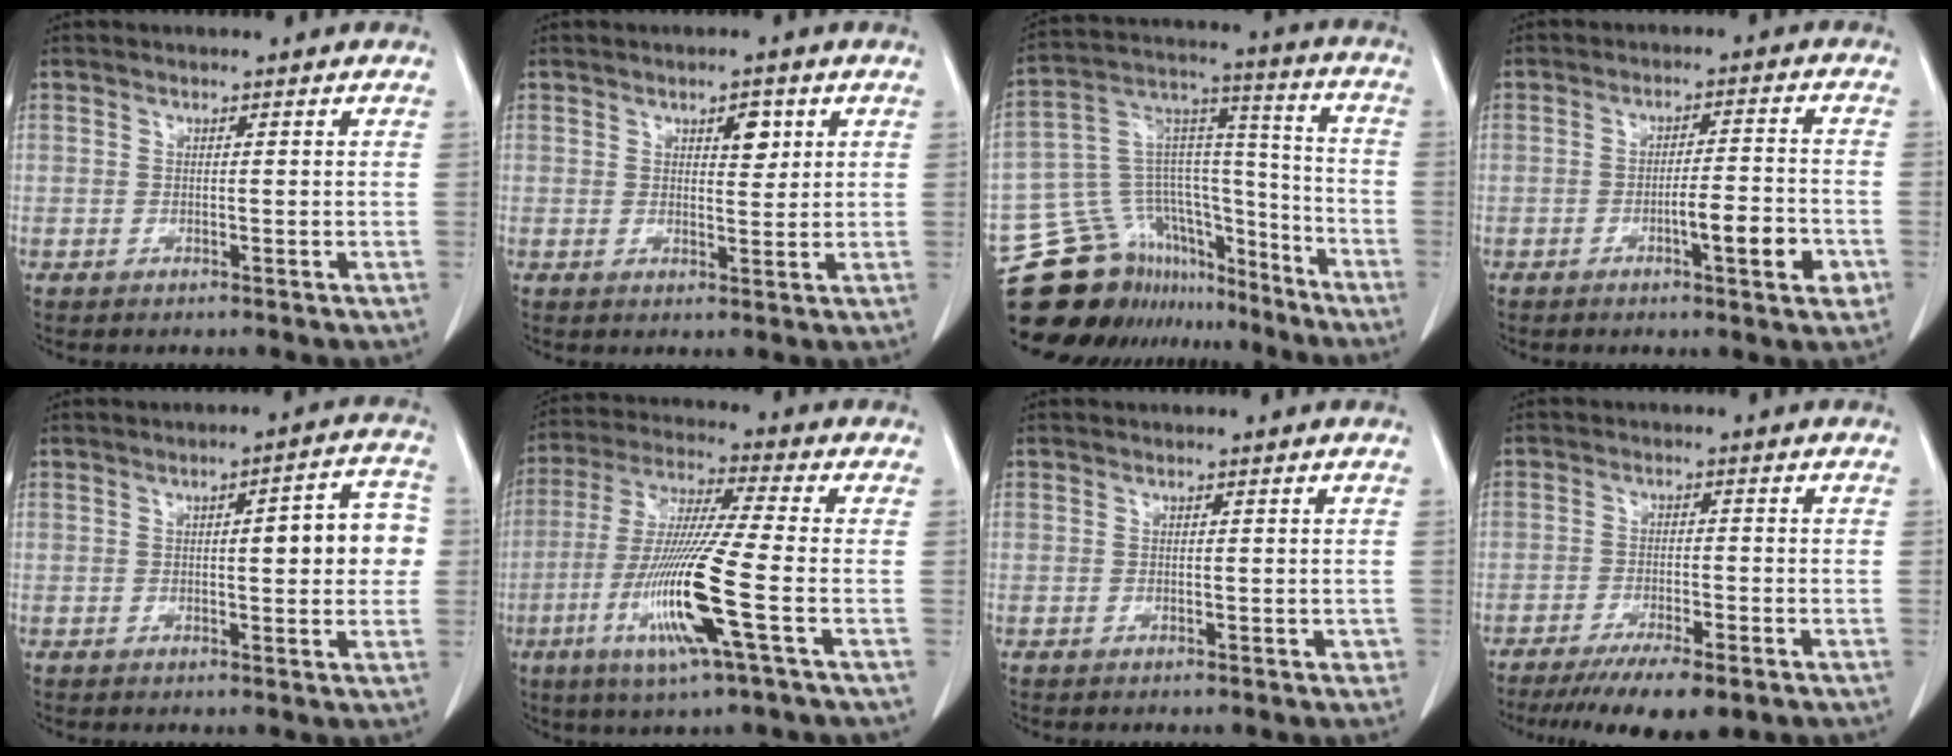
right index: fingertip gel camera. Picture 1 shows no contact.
{"total": 2.3, "force": [1.0, 0.8, 1.9], "torque": [-0.029, -0.003, 0.014]}
{"total": 21.6, "force": [-18.0, 10.2, 6.1], "torque": [-0.144, 0.057, -0.289]}
{"total": 7.1, "force": [-2.7, 0.8, 6.5], "torque": [-0.092, 0.003, -0.038]}
{"total": 8.2, "force": [0.7, 2.1, 7.9], "torque": [-0.095, 0.024, 0.006]}
{"total": 14.9, "force": [-4.7, -0.6, 14.1], "torque": [-0.291, -0.022, -0.094]}
{"total": 0.7, "force": [-0.1, 0.3, 0.6], "torque": [-0.007, 0.000, 0.000]}
{"total": 8.4, "force": [-6.1, 1.5, 5.7], "torque": [-0.086, -0.017, -0.096]}